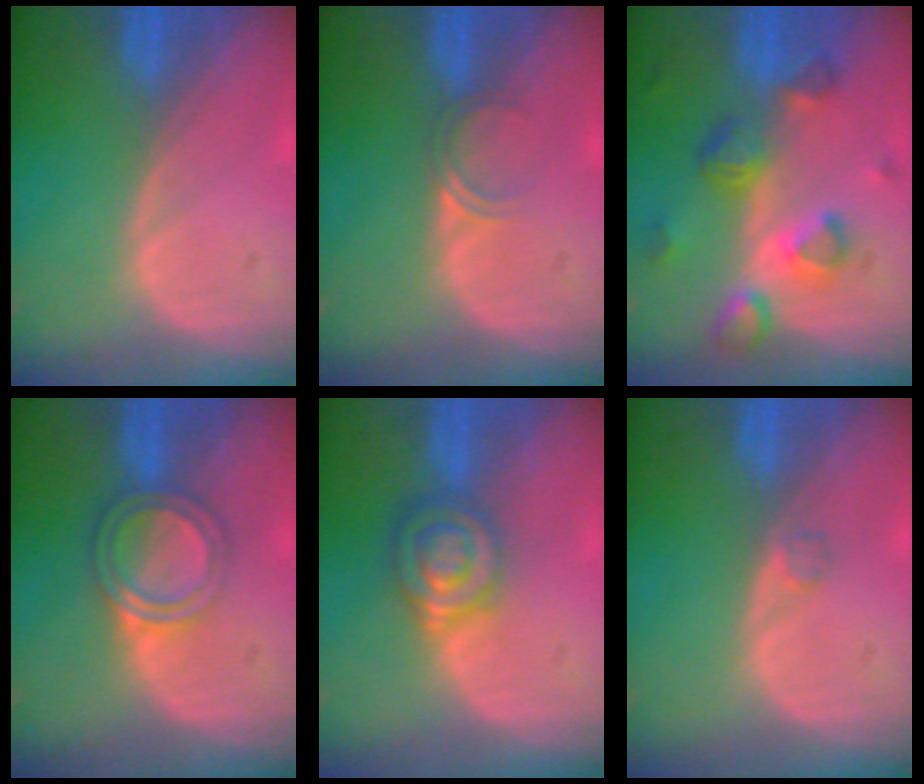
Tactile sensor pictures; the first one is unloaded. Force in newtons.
{"total": 1.8, "press": 1.5, "slide": 1.1}
{"total": 7.9, "press": 7.1, "slide": 3.5}
{"total": 5.1, "press": 4.7, "slide": 2.1}
{"total": 6.5, "press": 5.8, "slide": 2.9}
{"total": 0.9, "press": 0.9, "slide": 0.1}